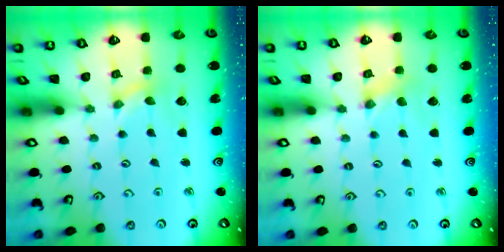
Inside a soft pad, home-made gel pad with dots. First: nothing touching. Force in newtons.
{"total": 1.4, "press": 1.3, "slide": 0.2}